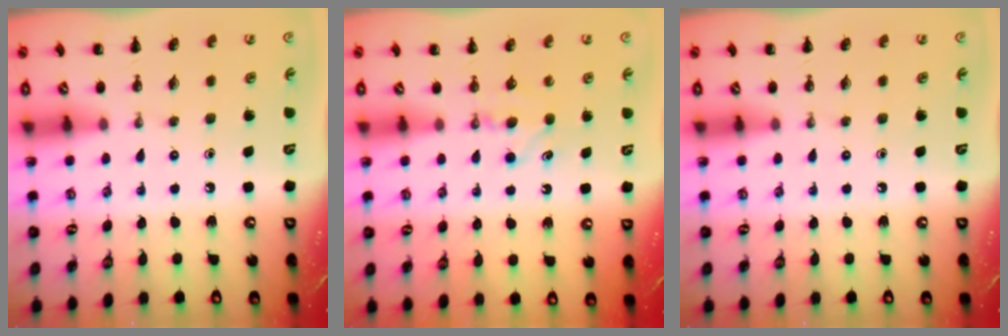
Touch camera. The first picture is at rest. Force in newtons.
{"total": 4.6, "press": 4.4, "slide": 1.5}
{"total": 0.0}